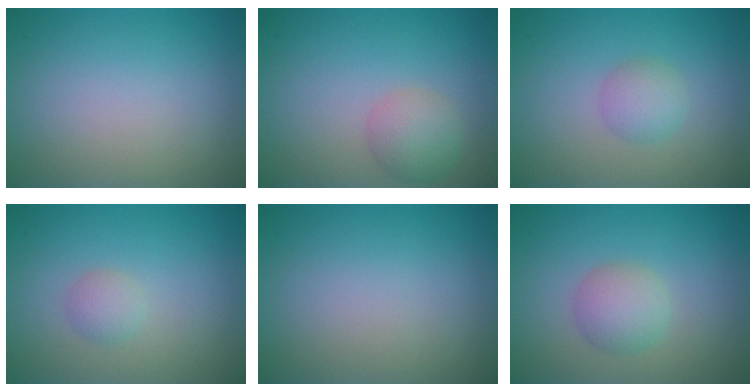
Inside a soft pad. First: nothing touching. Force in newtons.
{"total": 2.7, "press": 2.7, "slide": 0.1}
{"total": 2.0, "press": 2.0, "slide": 0.1}
{"total": 1.3, "press": 1.3, "slide": 0.1}
{"total": 0.0}
{"total": 2.7, "press": 2.7, "slide": 0.1}